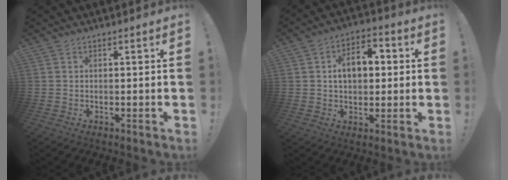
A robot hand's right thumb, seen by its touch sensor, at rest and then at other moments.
{"total": 9.8, "force": [1.4, 6.7, 7.0], "torque": [-0.104, 0.014, 0.025]}